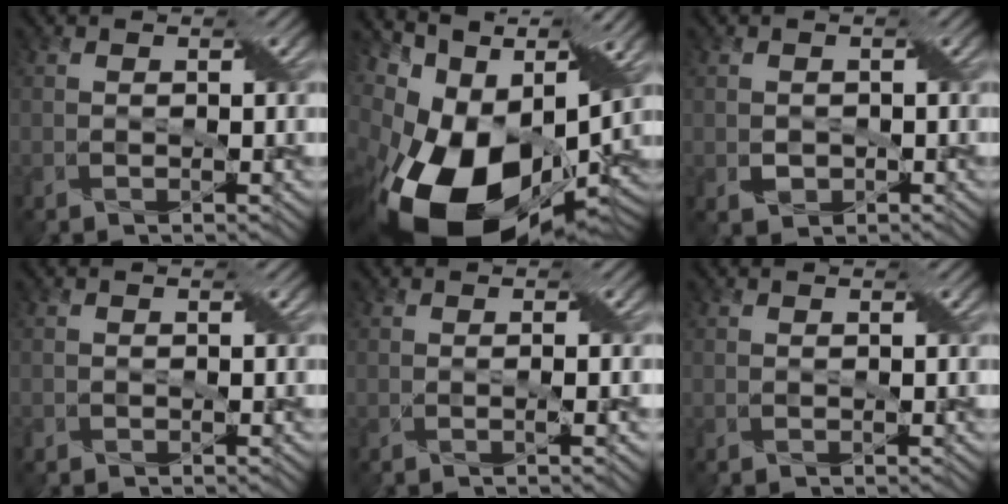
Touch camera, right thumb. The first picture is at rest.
{"total": 19.2, "force": [-3.7, 11.6, 14.9], "torque": [-0.285, -0.031, -0.043]}
{"total": 1.6, "force": [-0.3, 1.6, 0.5], "torque": [-0.016, -0.006, -0.002]}
{"total": 0.6, "force": [-0.3, 0.5, 0.0], "torque": [-0.003, -0.002, -0.006]}
{"total": 1.7, "force": [0.0, 0.1, 1.7], "torque": [-0.029, 0.005, -0.002]}
{"total": 0.0}